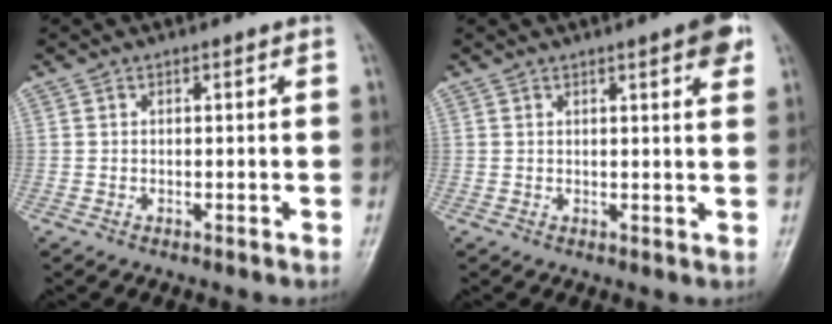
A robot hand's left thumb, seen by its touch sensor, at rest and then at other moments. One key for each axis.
{"total": 5.0, "fx": 2.6, "fy": 1.0, "fz": 4.2, "tx": -0.043, "ty": -0.006, "tz": 0.028}